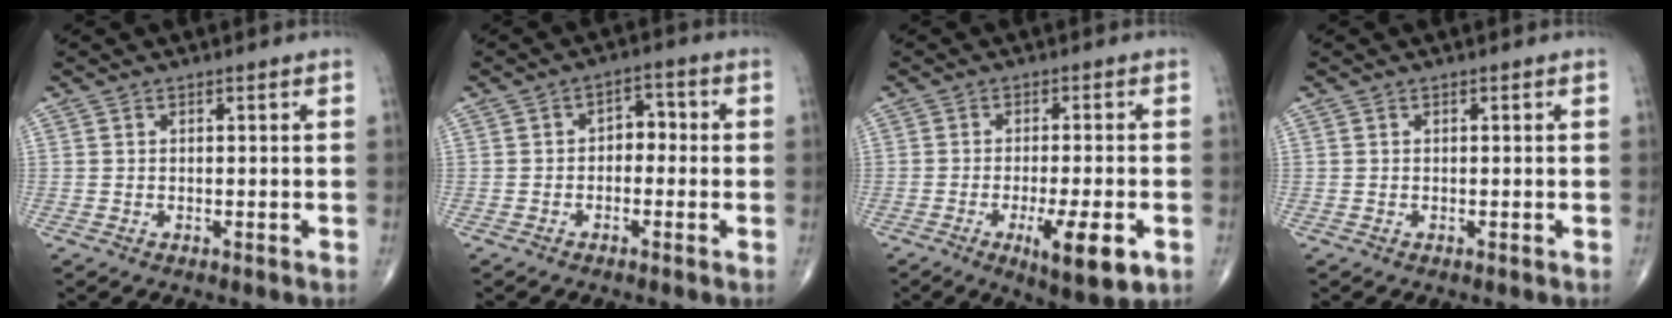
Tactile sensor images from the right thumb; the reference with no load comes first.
{"total": 4.0, "force": [-0.6, 2.9, 2.8], "torque": [-0.019, 0.020, -0.020]}
{"total": 9.7, "force": [-3.6, 2.3, 8.7], "torque": [-0.134, -0.009, -0.050]}
{"total": 0.0}